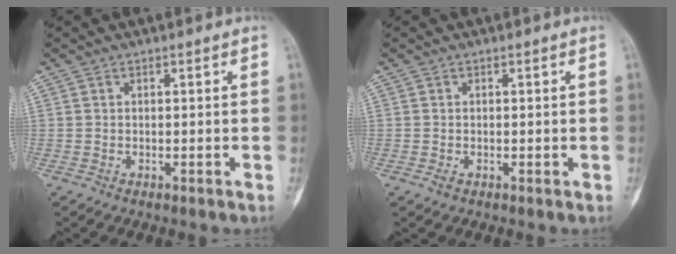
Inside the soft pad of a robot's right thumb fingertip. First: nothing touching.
{"total": 0.9, "force": [-0.3, 0.7, 0.6], "torque": [-0.009, 0.000, -0.007]}